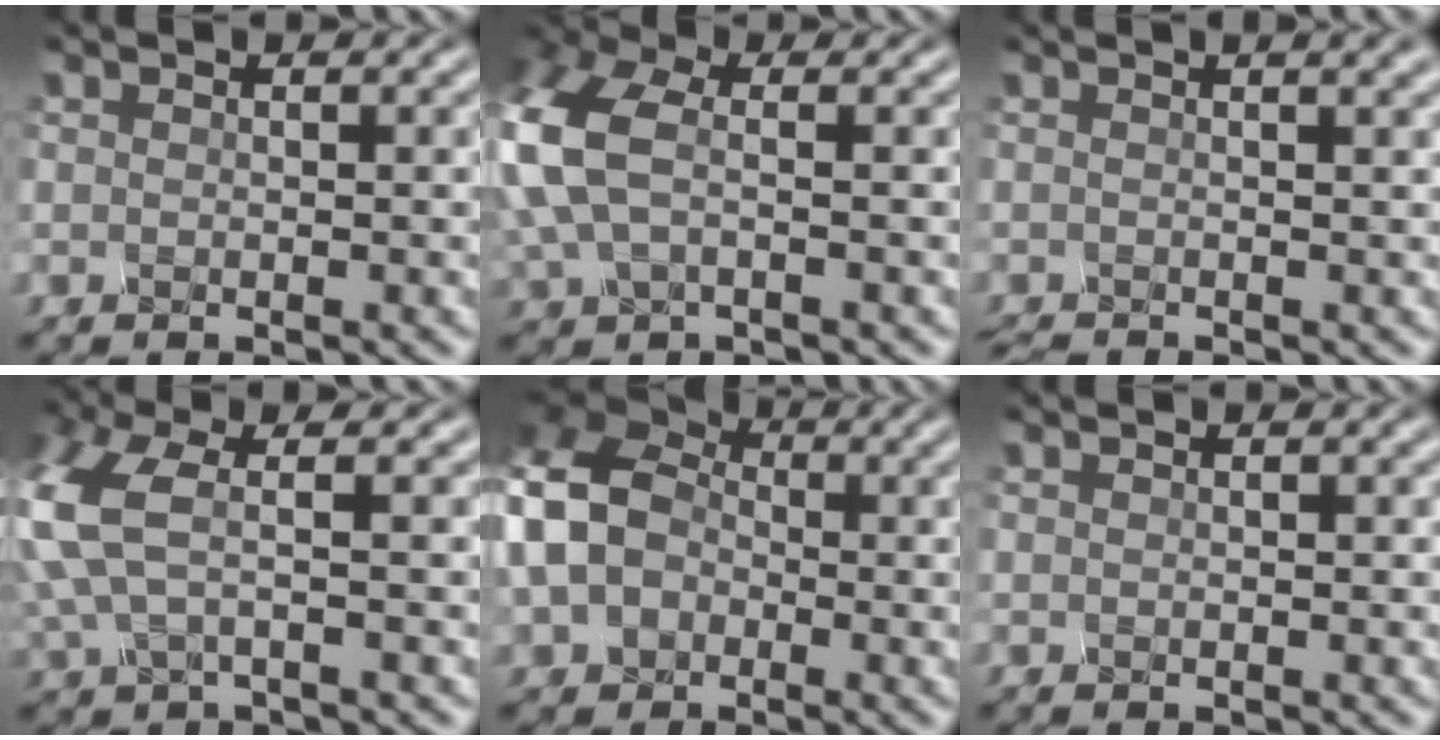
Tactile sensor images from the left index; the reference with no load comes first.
{"total": 5.9, "force": [1.4, 3.3, 4.7], "torque": [-0.170, 0.015, 0.030]}
{"total": 5.1, "force": [0.8, 2.4, 4.4], "torque": [-0.033, 0.027, -0.014]}
{"total": 4.1, "force": [0.9, 1.2, 3.8], "torque": [-0.128, 0.007, 0.022]}
{"total": 10.2, "force": [-0.8, 8.1, 6.1], "torque": [-0.149, 0.002, -0.032]}
{"total": 0.0}